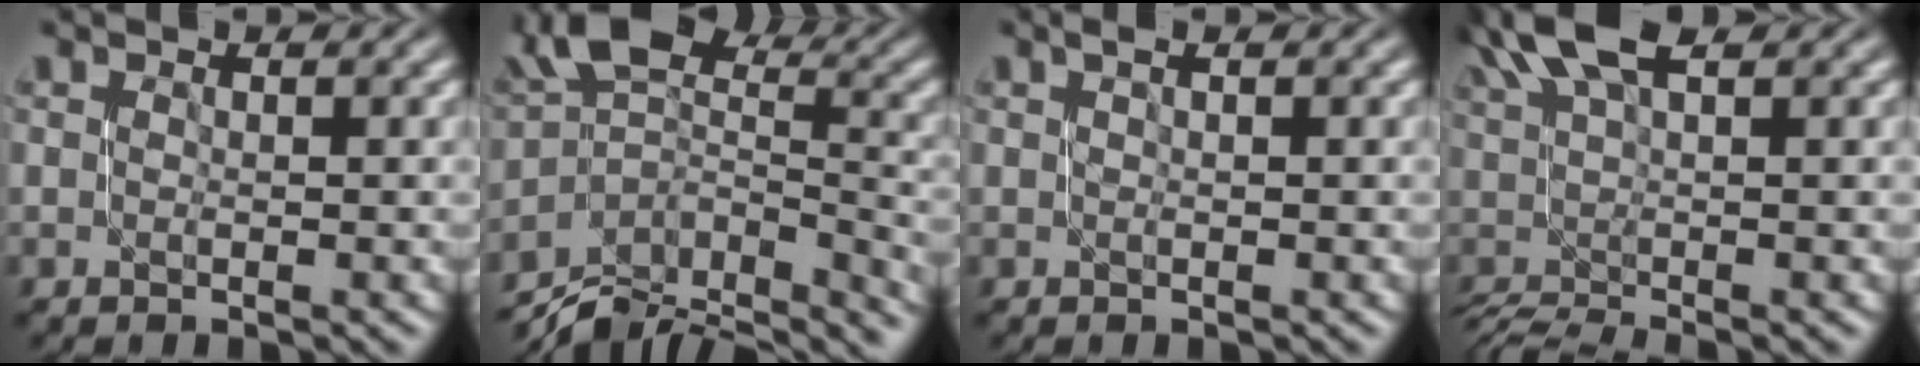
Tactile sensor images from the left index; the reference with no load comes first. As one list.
[{"total": 10.7, "force": [-7.7, 4.6, 5.8], "torque": [-0.087, 0.031, -0.108]}, {"total": 0.8, "force": [0.5, 0.2, 0.6], "torque": [-0.009, 0.002, 0.006]}, {"total": 6.7, "force": [3.1, 1.9, 5.6], "torque": [-0.084, 0.012, 0.052]}]